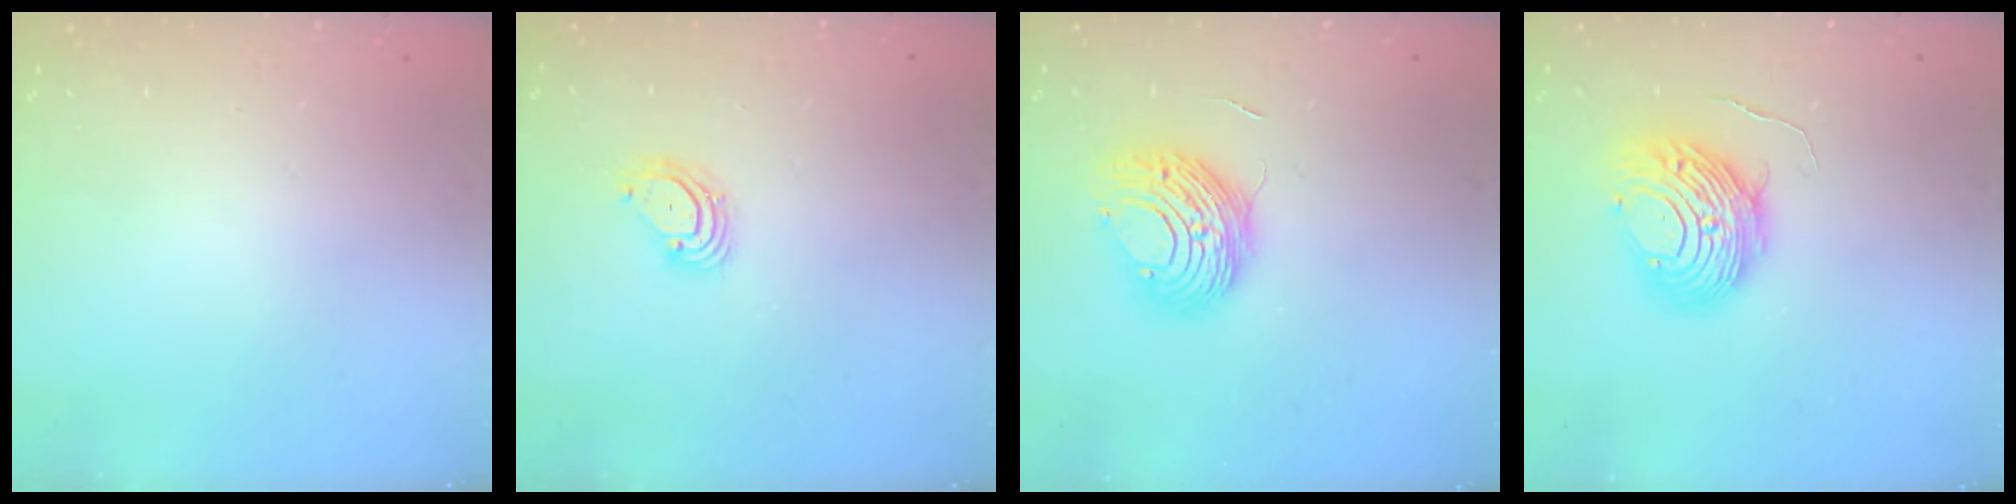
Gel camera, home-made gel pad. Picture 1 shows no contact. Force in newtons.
{"total": 3.2, "press": 3.2, "slide": 0.3}
{"total": 10.1, "press": 10.1, "slide": 0.7}
{"total": 11.6, "press": 11.5, "slide": 1.2}